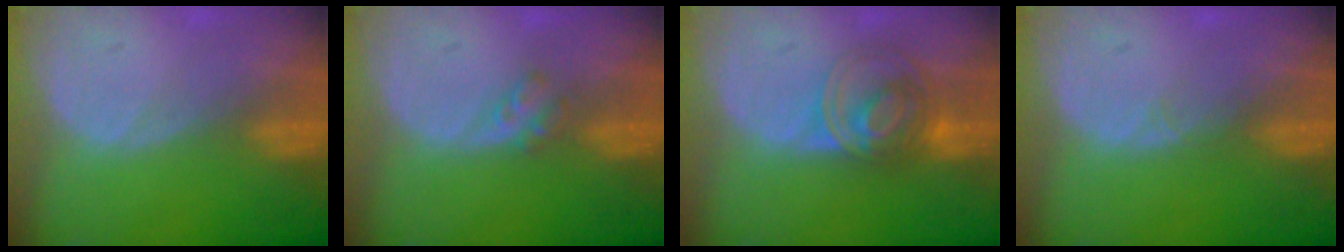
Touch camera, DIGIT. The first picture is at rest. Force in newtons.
{"total": 2.5, "press": 2.1, "slide": 1.4}
{"total": 7.6, "press": 6.2, "slide": 4.3}
{"total": 0.6, "press": 0.5, "slide": 0.4}